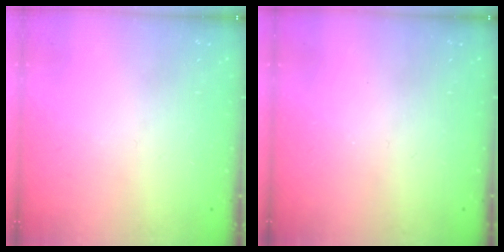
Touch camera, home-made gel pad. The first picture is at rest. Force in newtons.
{"total": 0.0}